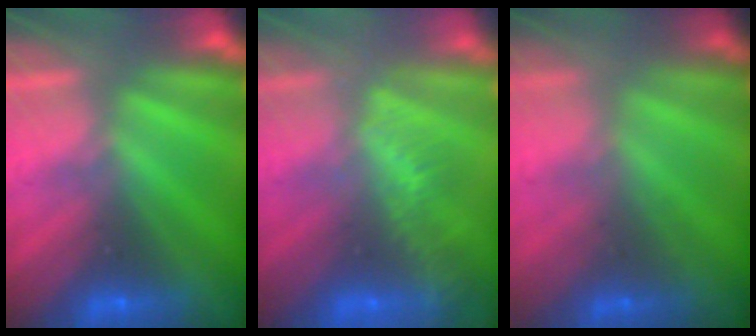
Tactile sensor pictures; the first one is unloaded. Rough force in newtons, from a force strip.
{"total": 2.9}
{"total": 1.8}